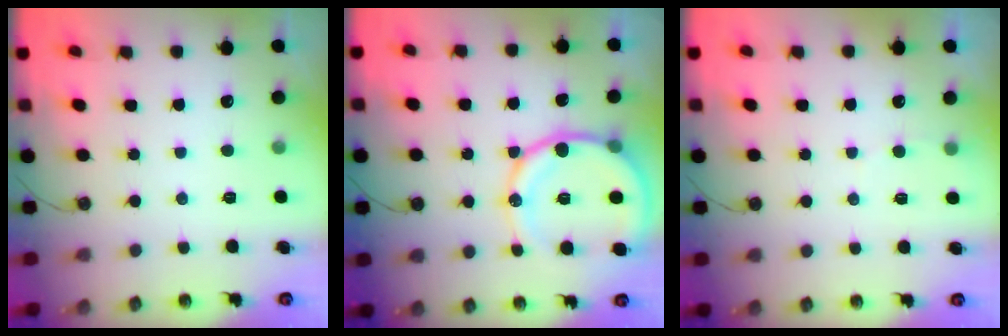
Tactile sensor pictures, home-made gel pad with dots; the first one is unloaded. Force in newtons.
{"total": 16.8, "press": 16.6, "slide": 3.1}
{"total": 2.8, "press": 2.8, "slide": 0.2}